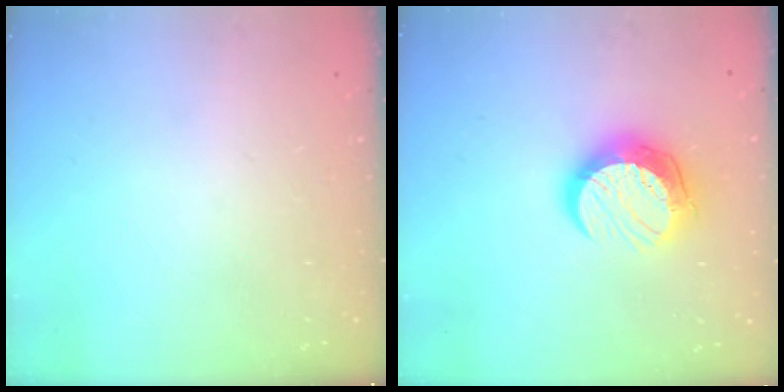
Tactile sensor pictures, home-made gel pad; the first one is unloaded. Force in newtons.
{"total": 12.3, "press": 12.2, "slide": 1.0}